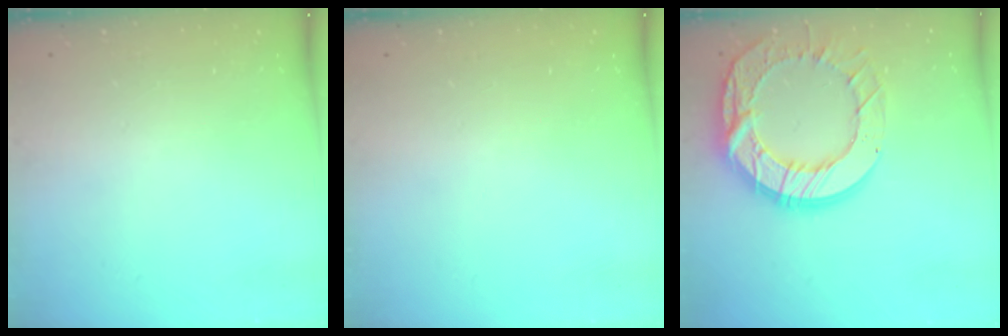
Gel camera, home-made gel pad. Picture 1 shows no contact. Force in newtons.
{"total": 0.0}
{"total": 19.8, "press": 19.7, "slide": 1.7}